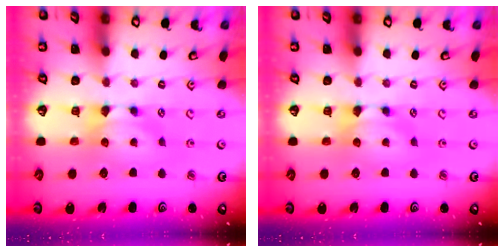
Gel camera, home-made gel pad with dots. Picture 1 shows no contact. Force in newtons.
{"total": 0.0}